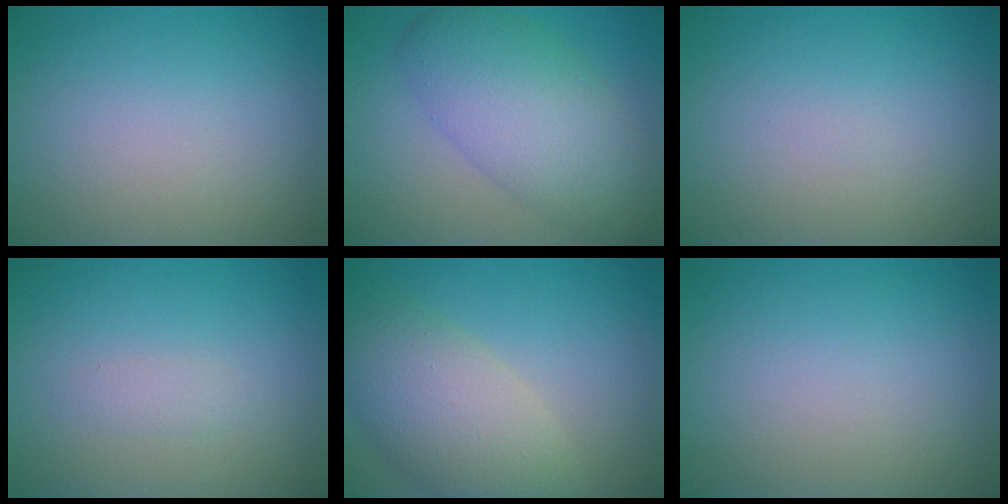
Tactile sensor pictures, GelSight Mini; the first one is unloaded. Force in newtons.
{"total": 7.8, "press": 7.8, "slide": 0.0}
{"total": 0.0}
{"total": 0.9, "press": 0.9, "slide": 0.0}
{"total": 7.1, "press": 7.1, "slide": 0.8}
{"total": 0.0}